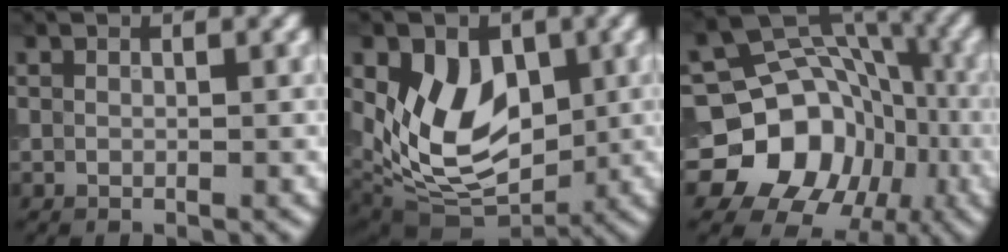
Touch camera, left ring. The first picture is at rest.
{"total": 8.2, "force": [1.0, 5.6, 5.9], "torque": [-0.105, -0.018, 0.018]}
{"total": 15.9, "force": [-4.8, 13.7, 6.6], "torque": [-0.094, -0.004, -0.108]}